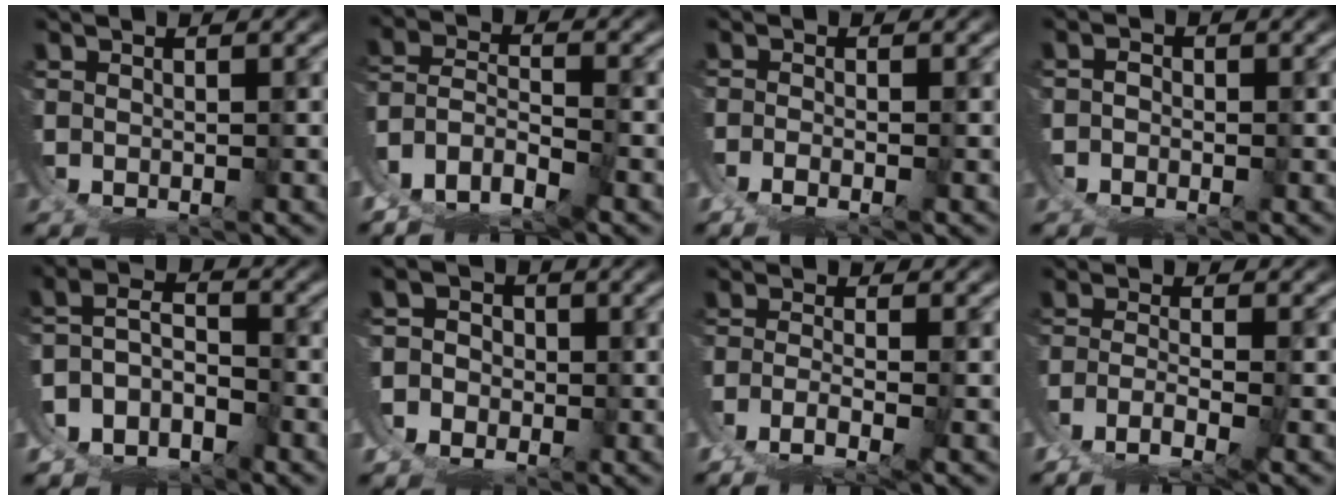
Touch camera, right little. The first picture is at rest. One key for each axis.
{"total": 5.9, "fx": -1.7, "fy": 4.9, "fz": 2.8, "tx": -0.076, "ty": -0.034, "tz": -0.026}
{"total": 1.7, "fx": -1.2, "fy": -0.8, "fz": 0.8, "tx": -0.008, "ty": -0.005, "tz": -0.017}
{"total": 2.5, "fx": -1.2, "fy": 2.1, "fz": 0.6, "tx": -0.016, "ty": -0.013, "tz": -0.018}
{"total": 10.6, "fx": -3.1, "fy": 9.9, "fz": 2.4, "tx": -0.104, "ty": -0.046, "tz": -0.059}
{"total": 2.9, "fx": 0.2, "fy": 2.8, "fz": 0.4, "tx": -0.013, "ty": -0.011, "tz": -0.001}
{"total": 2.3, "fx": -1.3, "fy": -0.6, "fz": 1.8, "tx": -0.041, "ty": -0.016, "tz": -0.011}
{"total": 2.4, "fx": -1.5, "fy": -0.3, "fz": 1.8, "tx": -0.046, "ty": -0.021, "tz": -0.012}